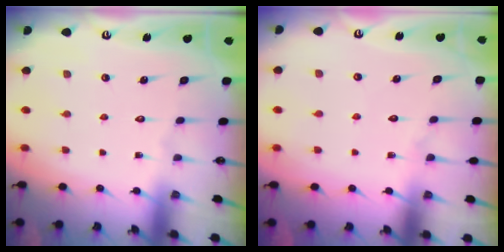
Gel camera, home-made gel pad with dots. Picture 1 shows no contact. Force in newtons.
{"total": 4.5, "press": 4.4, "slide": 0.5}